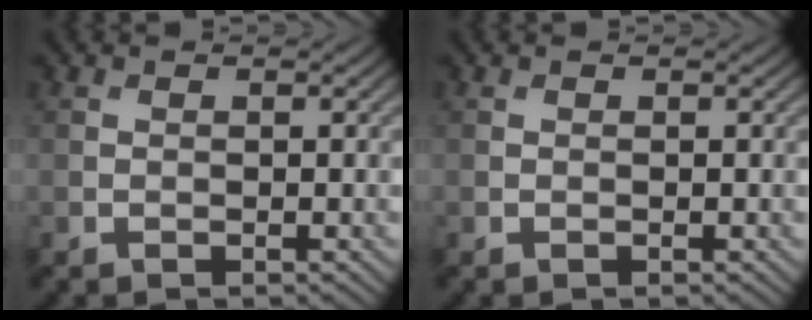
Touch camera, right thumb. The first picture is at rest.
{"total": 0.0}